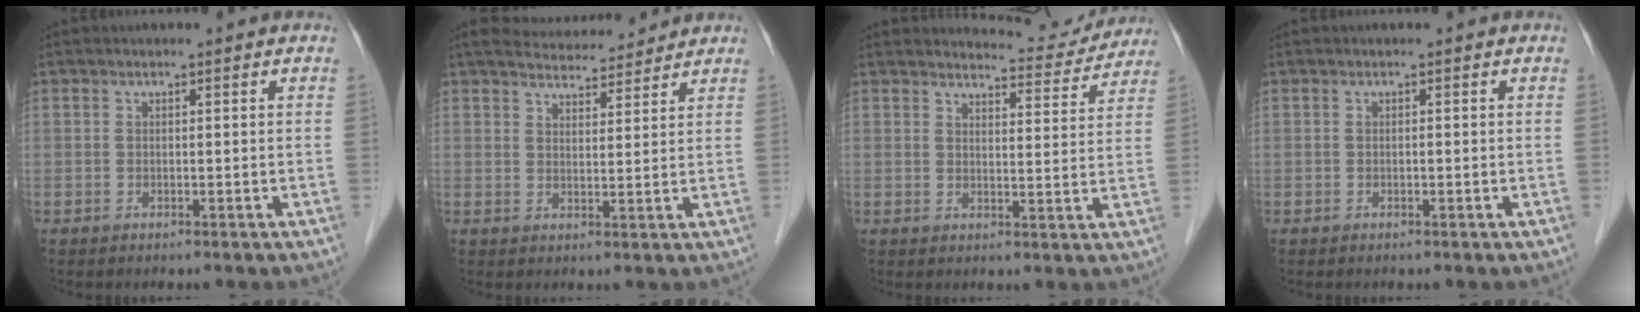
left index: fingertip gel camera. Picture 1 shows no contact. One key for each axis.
{"total": 7.6, "fx": 7.1, "fy": 1.5, "fz": 2.3, "tx": -0.038, "ty": 0.012, "tz": 0.102}
{"total": 6.5, "fx": 6.4, "fy": 0.8, "fz": -0.5, "tx": 0.009, "ty": -0.017, "tz": 0.069}
{"total": 0.9, "fx": -0.9, "fy": 0.0, "fz": 0.0, "tx": 0.000, "ty": -0.006, "tz": -0.017}